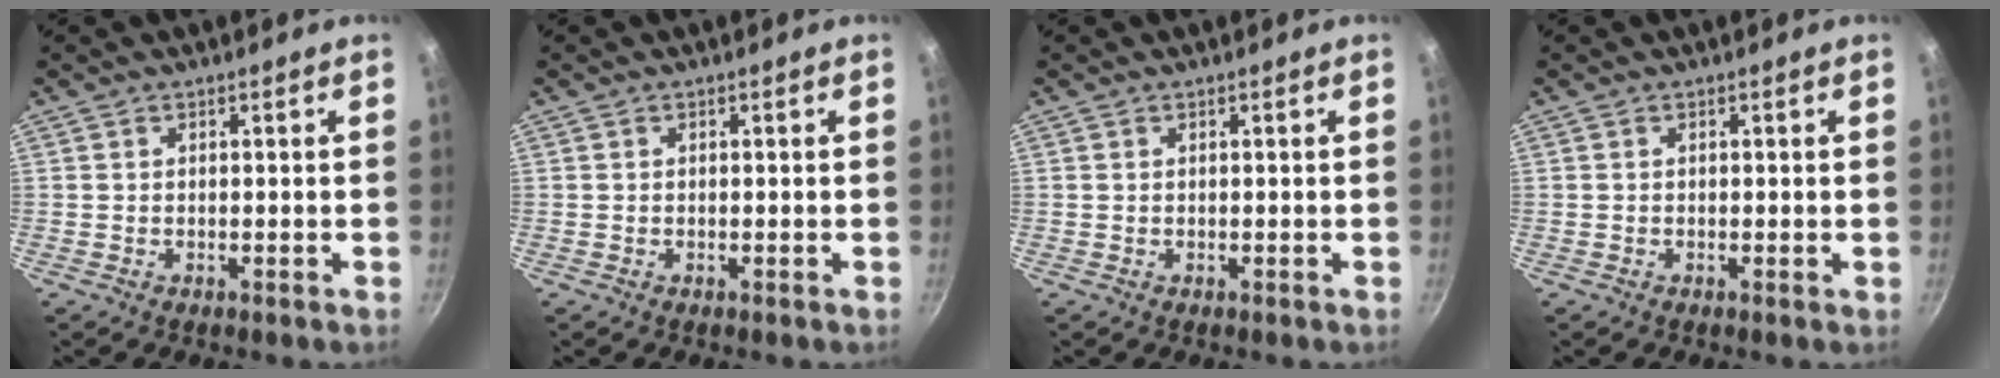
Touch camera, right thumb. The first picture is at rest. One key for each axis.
{"total": 0.0}
{"total": 0.0}
{"total": 0.0}